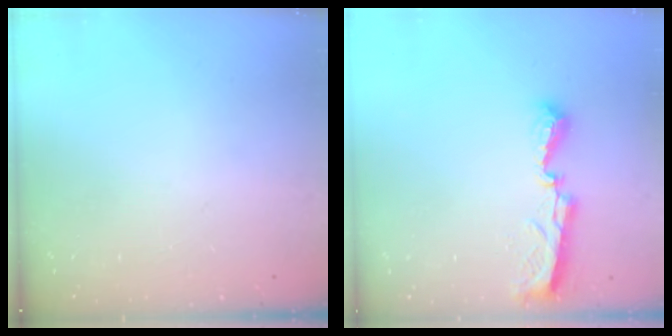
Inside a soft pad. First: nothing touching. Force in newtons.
{"total": 8.3, "press": 8.2, "slide": 0.4}